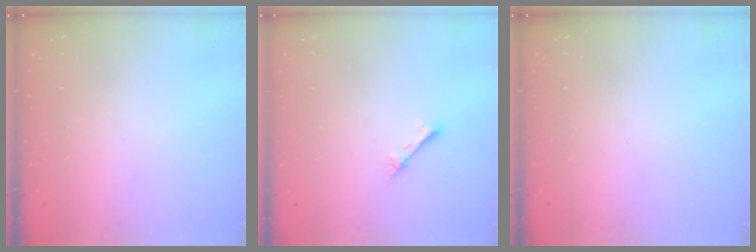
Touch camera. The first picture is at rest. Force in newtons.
{"total": 2.7, "press": 2.6, "slide": 0.3}
{"total": 0.0}